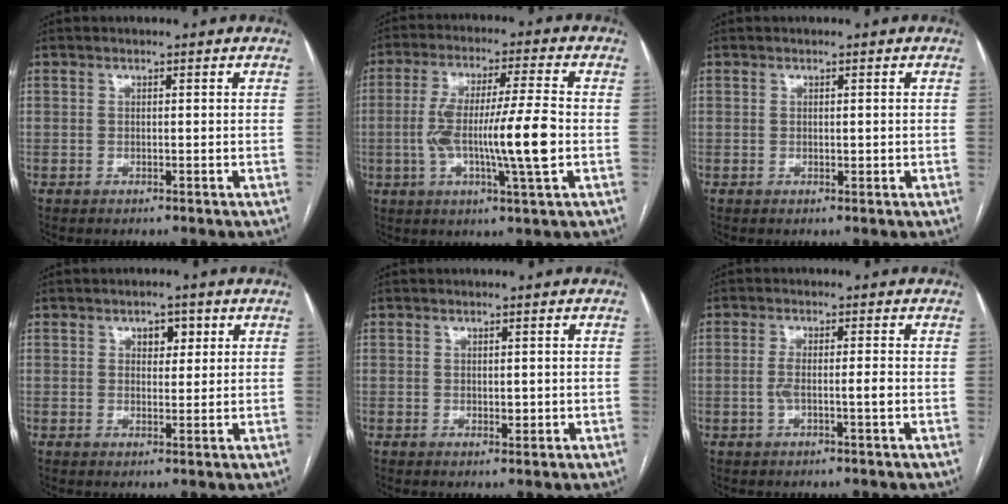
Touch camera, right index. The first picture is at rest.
{"total": 13.2, "force": [-1.9, 0.4, 13.1], "torque": [-0.243, 0.001, -0.036]}
{"total": 0.8, "force": [0.1, 0.4, 0.7], "torque": [-0.011, -0.003, 0.004]}
{"total": 3.1, "force": [1.4, 1.9, 2.0], "torque": [-0.026, 0.006, 0.019]}
{"total": 1.6, "force": [0.0, 0.8, 1.4], "torque": [-0.019, -0.004, 0.003]}
{"total": 3.5, "force": [-0.8, 0.3, 3.4], "torque": [-0.070, 0.005, -0.012]}